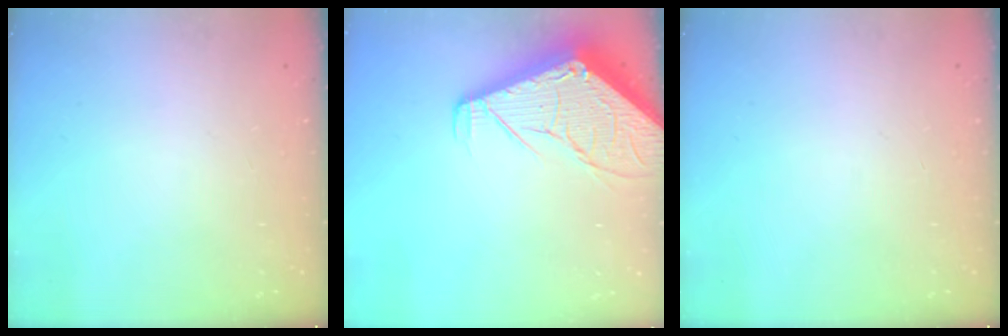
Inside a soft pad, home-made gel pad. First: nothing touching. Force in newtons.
{"total": 10.9, "press": 10.8, "slide": 1.2}
{"total": 0.0}